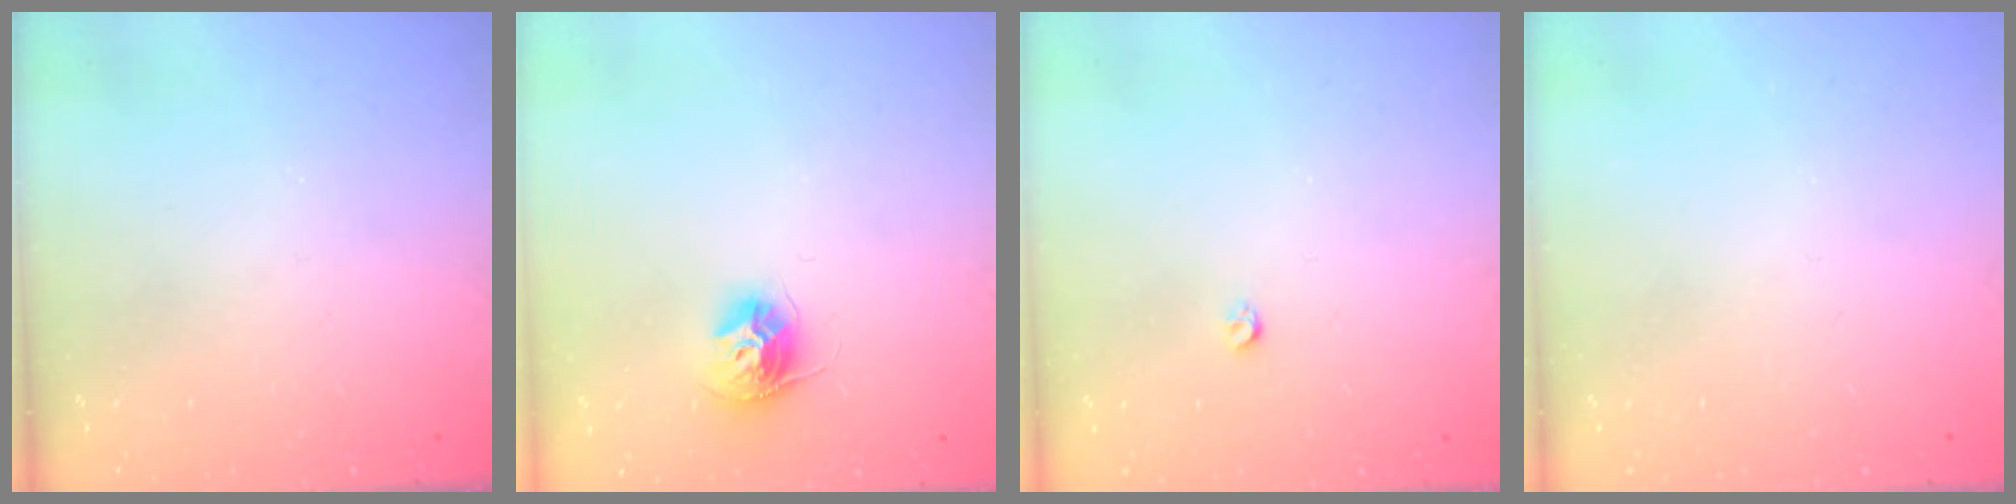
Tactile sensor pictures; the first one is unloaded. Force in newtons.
{"total": 10.5, "press": 10.4, "slide": 0.8}
{"total": 2.8, "press": 2.8, "slide": 0.5}
{"total": 0.0}